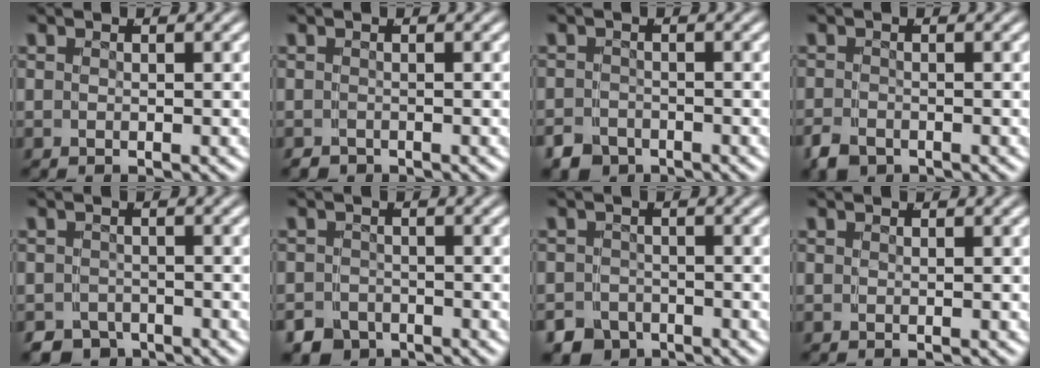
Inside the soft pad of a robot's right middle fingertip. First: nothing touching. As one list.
[{"total": 1.1, "force": [-1.0, 0.4, -0.2], "torque": [0.011, -0.008, -0.014]}, {"total": 3.4, "force": [-2.6, 2.1, 0.6], "torque": [0.005, -0.009, -0.045]}, {"total": 2.3, "force": [-1.7, 1.3, 0.7], "torque": [-0.010, -0.011, -0.025]}, {"total": 4.8, "force": [-4.0, 2.7, 0.5], "torque": [0.016, -0.009, -0.069]}, {"total": 4.7, "force": [-3.5, 3.0, 0.8], "torque": [0.006, -0.013, -0.061]}, {"total": 5.3, "force": [-3.9, 3.4, 0.9], "torque": [0.006, -0.015, -0.068]}, {"total": 0.0}]